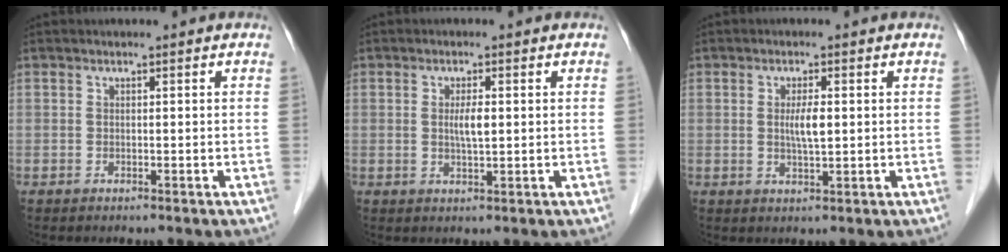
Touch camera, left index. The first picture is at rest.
{"total": 2.7, "force": [0.3, 0.4, 2.7], "torque": [-0.050, -0.001, 0.007]}
{"total": 3.2, "force": [0.4, 0.4, 3.1], "torque": [-0.059, -0.002, 0.007]}